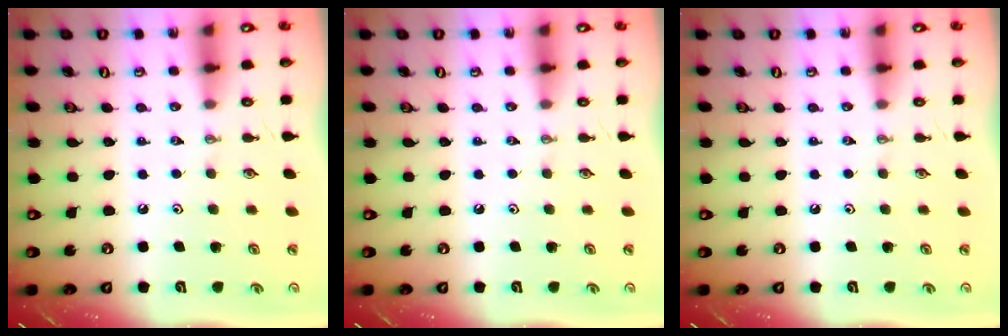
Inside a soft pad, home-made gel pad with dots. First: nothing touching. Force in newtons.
{"total": 0.0}
{"total": 0.0}